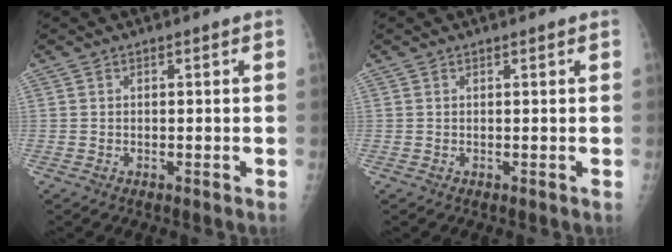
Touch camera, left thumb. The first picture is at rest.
{"total": 0.0}